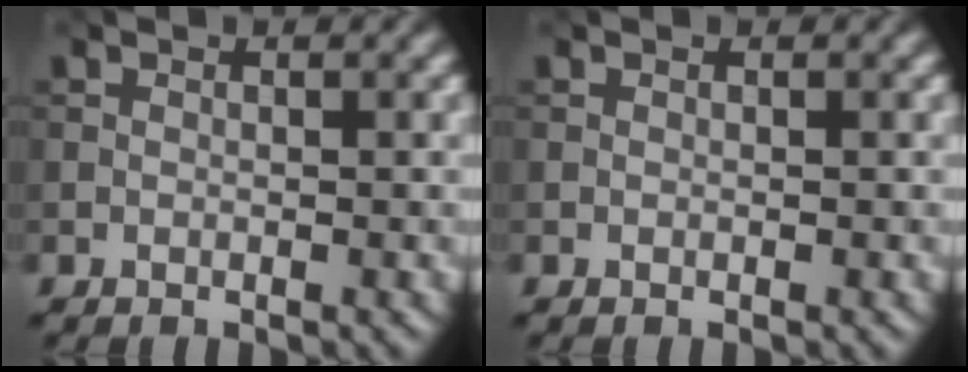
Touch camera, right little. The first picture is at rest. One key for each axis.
{"total": 0.0}